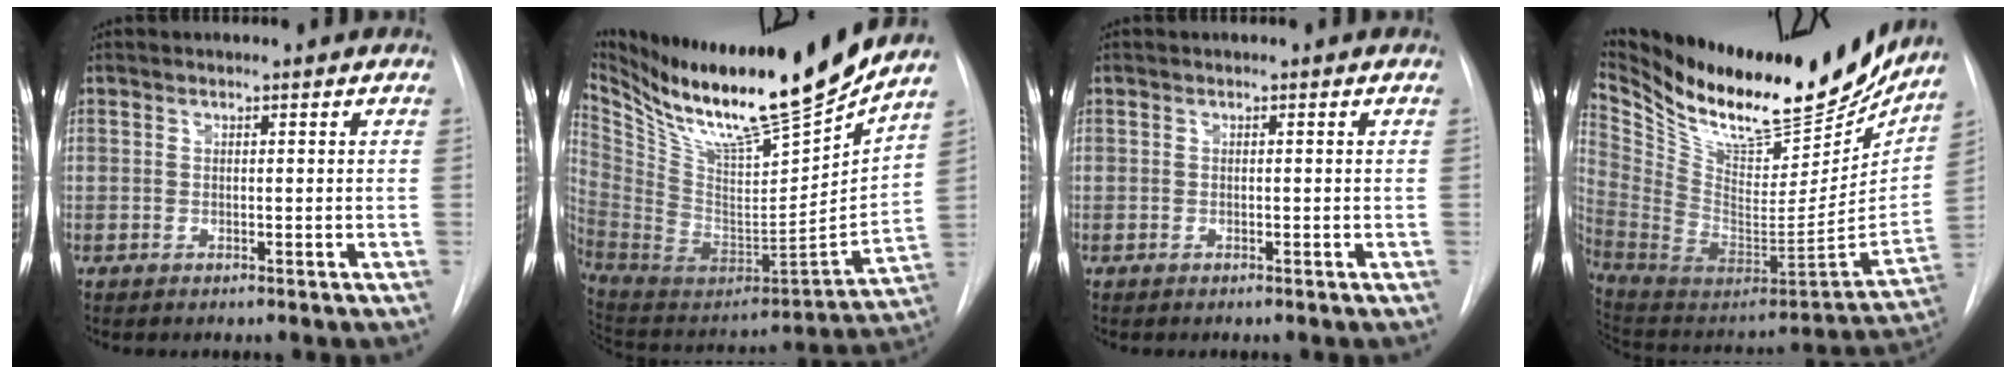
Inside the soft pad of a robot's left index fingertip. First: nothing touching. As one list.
[{"total": 26.3, "force": [21.7, 1.6, 14.8], "torque": [-0.265, -0.054, 0.368]}, {"total": 0.0}, {"total": 30.0, "force": [24.7, 8.7, 14.6], "torque": [-0.267, -0.043, 0.381]}]